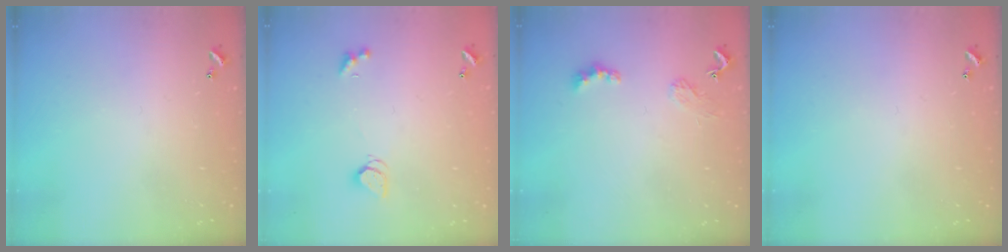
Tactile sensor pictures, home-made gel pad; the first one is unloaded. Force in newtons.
{"total": 1.7, "press": 1.7, "slide": 0.4}
{"total": 2.4, "press": 2.3, "slide": 0.5}
{"total": 0.0}